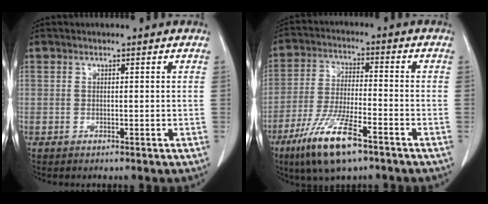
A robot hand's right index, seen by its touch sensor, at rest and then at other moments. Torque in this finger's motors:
{"motor_torque": [1.27, -0.87, 0.60, 0.20]}